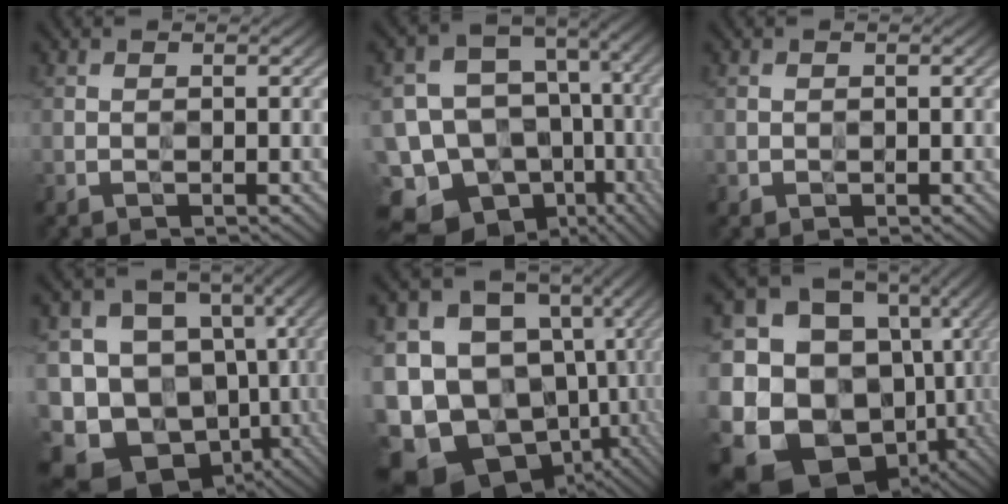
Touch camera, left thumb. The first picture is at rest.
{"total": 17.2, "force": [-8.4, 13.1, 7.3], "torque": [-0.189, -0.018, -0.099]}
{"total": 0.7, "force": [0.1, 0.7, 0.1], "torque": [-0.003, -0.006, 0.004]}
{"total": 17.9, "force": [-6.1, 14.7, 8.2], "torque": [-0.216, -0.004, -0.063]}
{"total": 20.2, "force": [-2.6, 16.4, 11.5], "torque": [-0.252, -0.037, -0.002]}
{"total": 20.5, "force": [-3.8, 17.1, 10.6], "torque": [-0.257, -0.035, -0.013]}